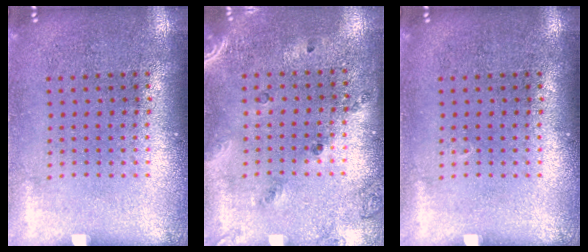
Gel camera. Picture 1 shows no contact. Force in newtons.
{"total": 1.6, "press": 1.1, "slide": 1.1}
{"total": 0.0}